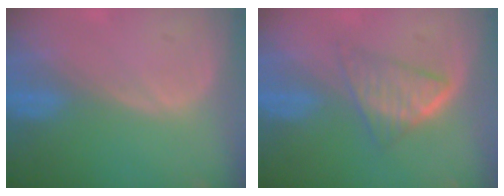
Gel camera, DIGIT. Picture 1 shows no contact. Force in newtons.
{"total": 5.3, "press": 5.1, "slide": 1.6}